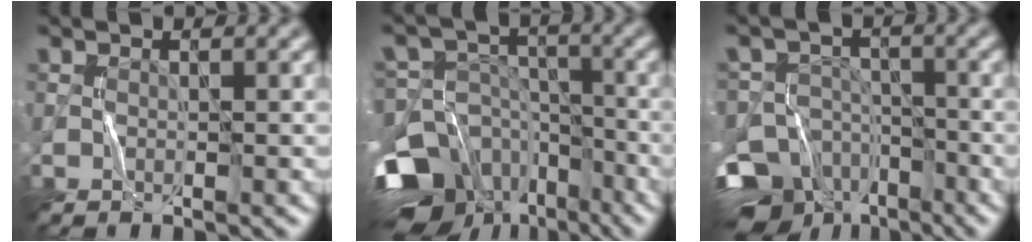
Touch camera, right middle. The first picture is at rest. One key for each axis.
{"total": 14.4, "fx": -8.5, "fy": 10.0, "fz": 6.0, "tx": -0.146, "ty": -0.011, "tz": -0.139}
{"total": 12.0, "fx": -8.0, "fy": 8.0, "fz": 3.9, "tx": -0.079, "ty": -0.015, "tz": -0.142}